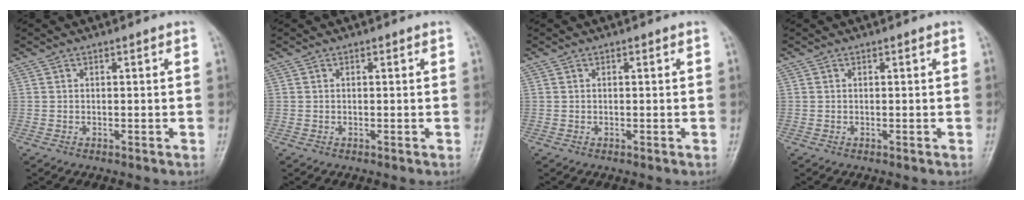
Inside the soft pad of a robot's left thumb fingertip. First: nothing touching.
{"total": 0.0}
{"total": 0.0}
{"total": 0.0}